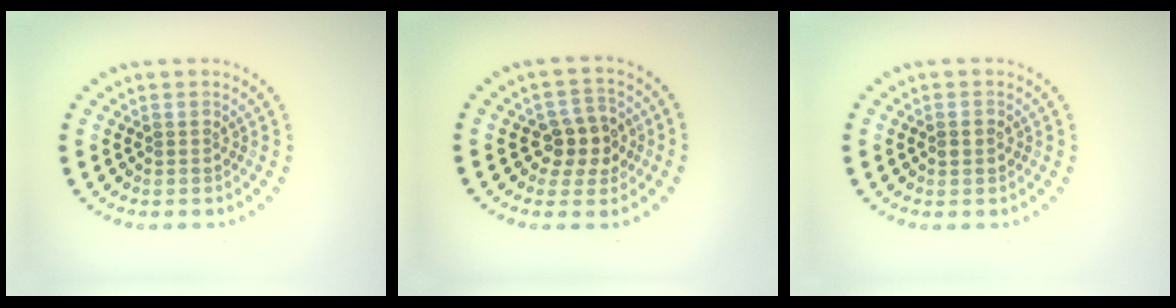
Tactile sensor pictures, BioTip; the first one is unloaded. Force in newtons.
{"total": 3.3, "press": 3.2, "slide": 1.1}
{"total": 1.3, "press": 1.3, "slide": 0.2}